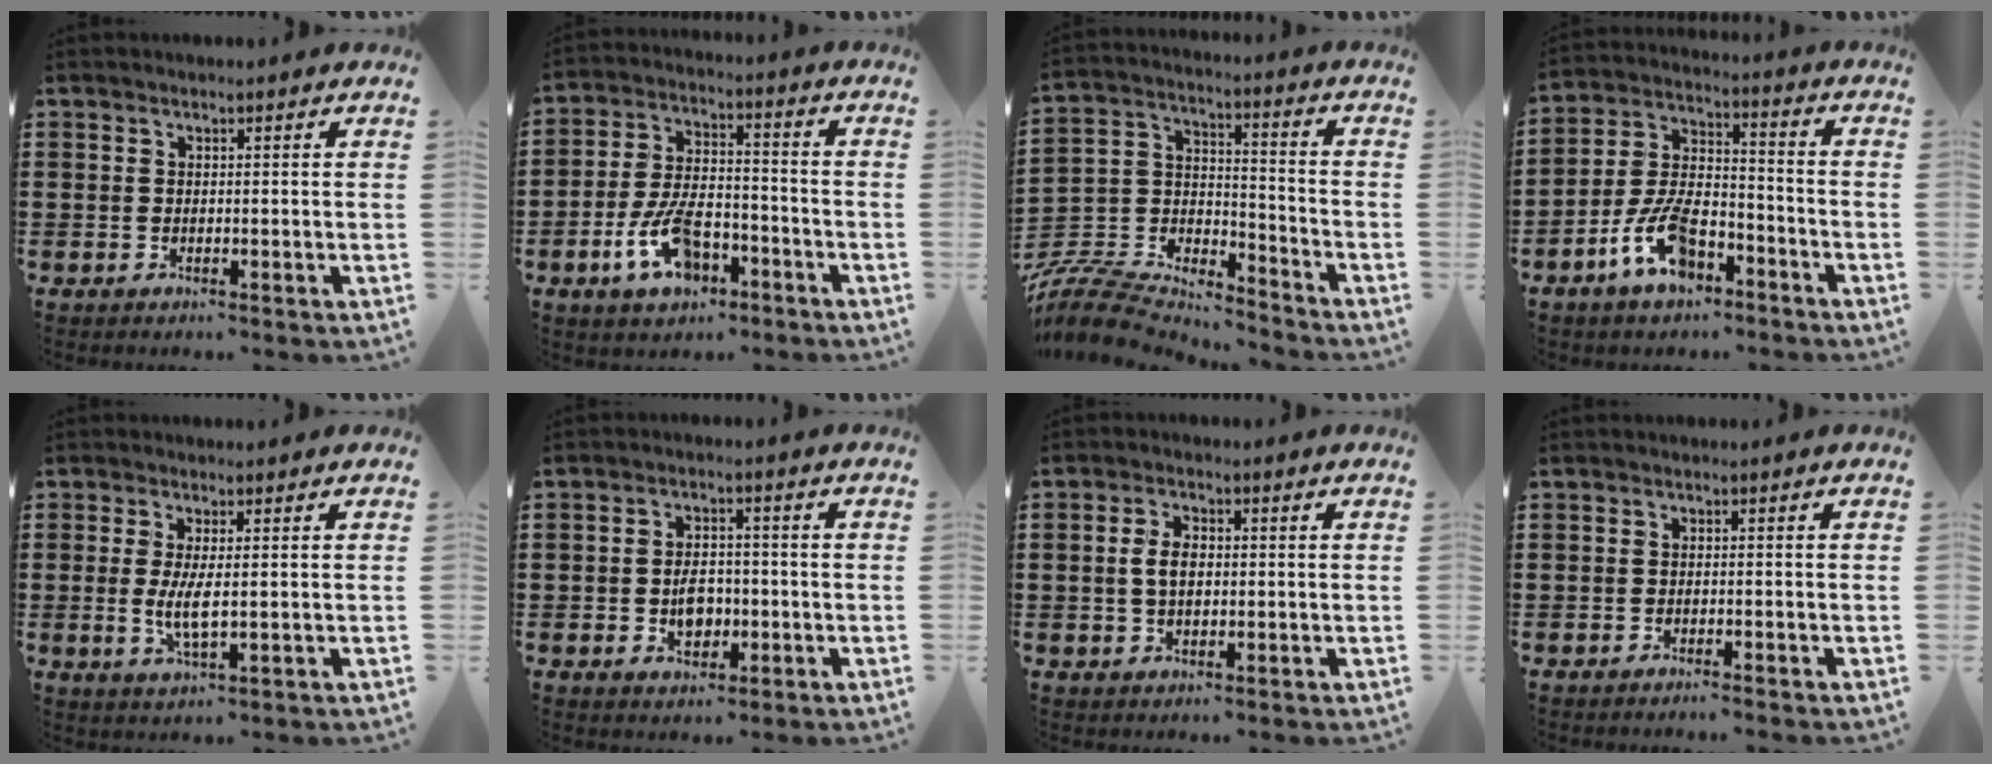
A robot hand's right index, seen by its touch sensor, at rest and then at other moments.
{"total": 9.3, "force": [-4.3, 4.7, 6.8], "torque": [-0.148, 0.006, -0.080]}
{"total": 8.3, "force": [-7.8, 2.1, 1.7], "torque": [-0.056, 0.000, -0.161]}
{"total": 9.5, "force": [-5.5, 4.7, 6.2], "torque": [-0.146, 0.006, -0.107]}
{"total": 4.3, "force": [0.0, 1.1, 4.2], "torque": [-0.090, -0.007, -0.005]}
{"total": 4.5, "force": [-0.9, 3.1, 3.2], "torque": [-0.047, 0.000, -0.020]}
{"total": 3.9, "force": [0.1, 2.2, 3.2], "torque": [-0.072, 0.006, -0.002]}
{"total": 0.8, "force": [-0.7, -0.1, 0.3], "torque": [-0.006, -0.001, -0.015]}